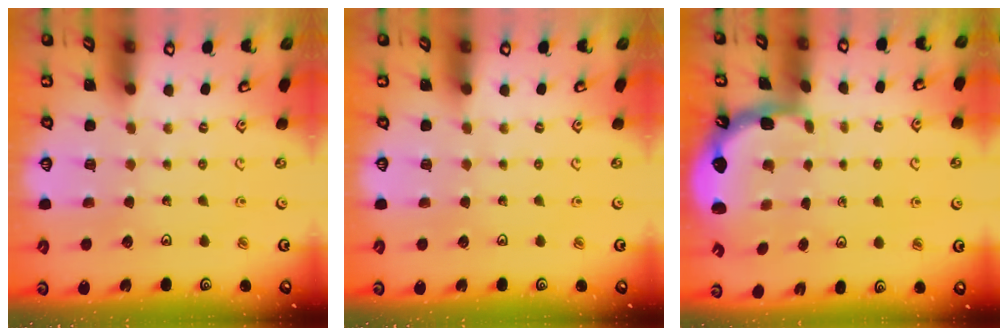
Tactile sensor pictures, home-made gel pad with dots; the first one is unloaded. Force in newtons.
{"total": 0.0}
{"total": 2.6, "press": 1.7, "slide": 1.9}